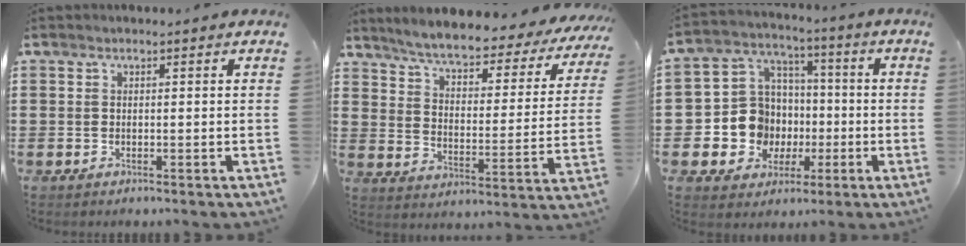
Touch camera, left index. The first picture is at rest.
{"total": 5.2, "force": [4.8, 0.4, 2.0], "torque": [-0.065, -0.035, 0.076]}
{"total": 10.0, "force": [-1.0, 9.5, 2.7], "torque": [-0.110, 0.003, -0.011]}